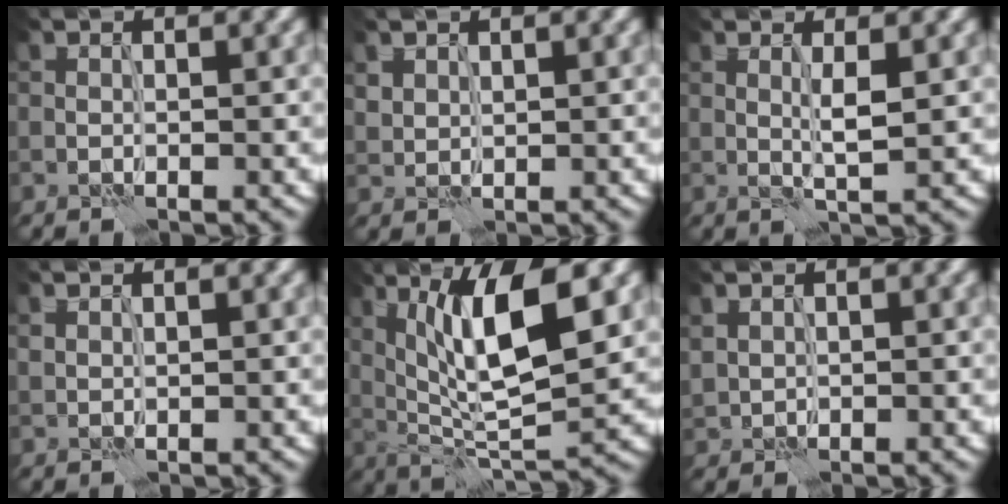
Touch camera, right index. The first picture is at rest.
{"total": 1.3, "force": [1.1, 0.6, 0.3], "torque": [-0.011, -0.002, 0.026]}
{"total": 1.8, "force": [0.4, -0.1, 1.7], "torque": [-0.032, -0.002, 0.007]}
{"total": 0.6, "force": [0.6, 0.0, 0.1], "torque": [-0.006, 0.000, 0.014]}
{"total": 9.9, "force": [3.0, 2.8, 9.0], "torque": [-0.149, -0.004, 0.057]}
{"total": 0.9, "force": [0.8, 0.4, 0.2], "torque": [-0.007, 0.001, 0.021]}